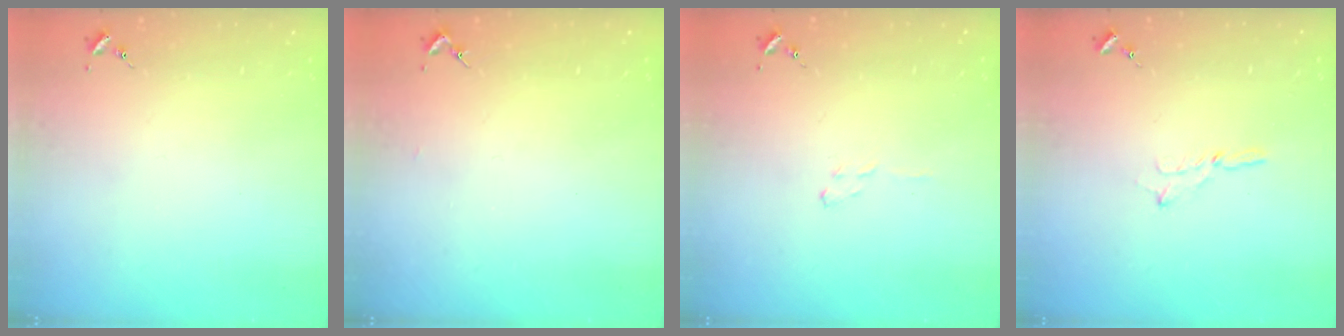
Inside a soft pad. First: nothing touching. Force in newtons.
{"total": 1.3, "press": 1.3, "slide": 0.1}
{"total": 3.9, "press": 3.8, "slide": 0.4}
{"total": 1.8, "press": 1.7, "slide": 0.2}